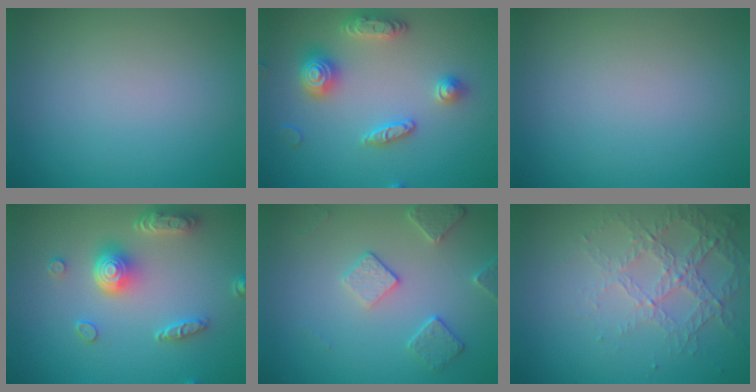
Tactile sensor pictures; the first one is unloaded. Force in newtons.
{"total": 3.8, "press": 3.7, "slide": 0.6}
{"total": 0.0}
{"total": 5.2, "press": 4.0, "slide": 3.3}
{"total": 2.9, "press": 2.8, "slide": 0.9}
{"total": 4.3, "press": 2.9, "slide": 3.1}